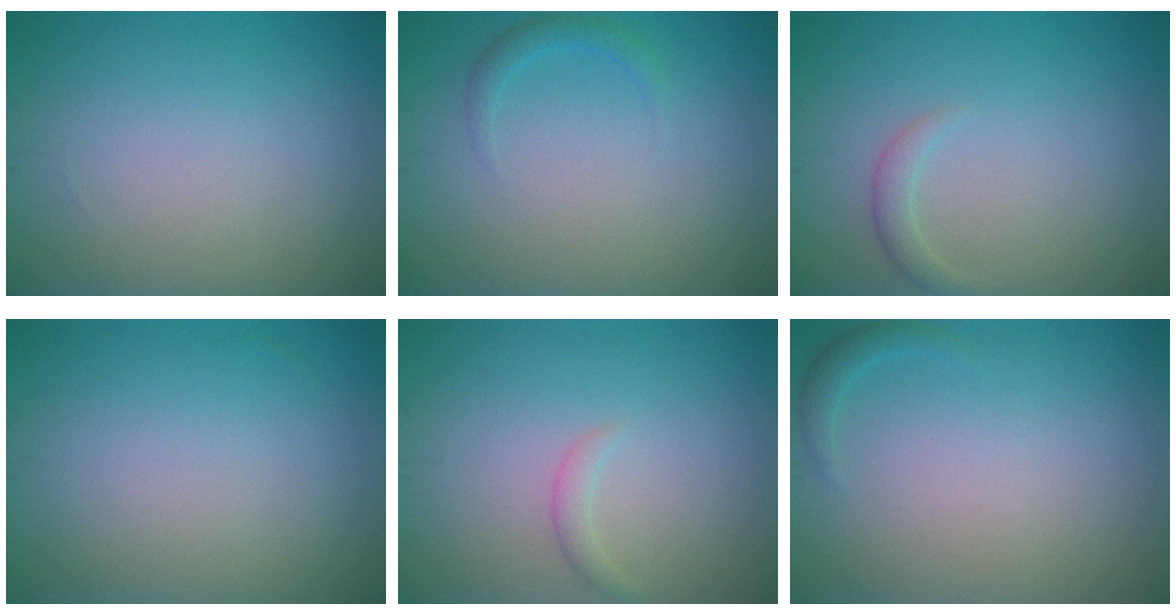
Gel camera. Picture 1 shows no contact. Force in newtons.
{"total": 1.3, "press": 1.3, "slide": 0.1}
{"total": 1.3, "press": 1.3, "slide": 0.0}
{"total": 0.0}
{"total": 1.0, "press": 1.0, "slide": 0.1}
{"total": 1.0, "press": 1.0, "slide": 0.1}